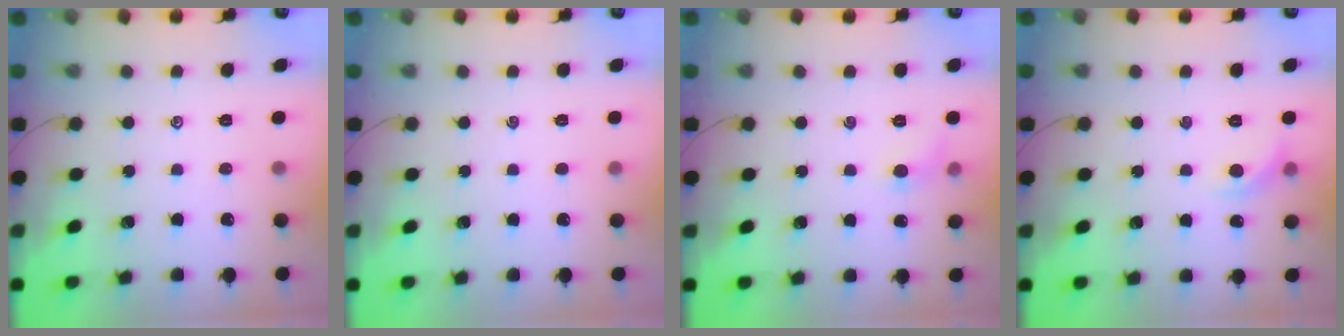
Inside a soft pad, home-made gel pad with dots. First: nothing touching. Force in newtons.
{"total": 0.0}
{"total": 5.5, "press": 5.2, "slide": 1.7}
{"total": 6.0, "press": 5.8, "slide": 1.4}